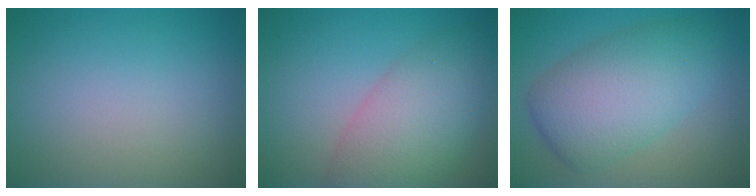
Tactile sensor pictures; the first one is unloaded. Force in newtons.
{"total": 6.9, "press": 6.8, "slide": 0.5}
{"total": 7.6, "press": 7.6, "slide": 0.2}